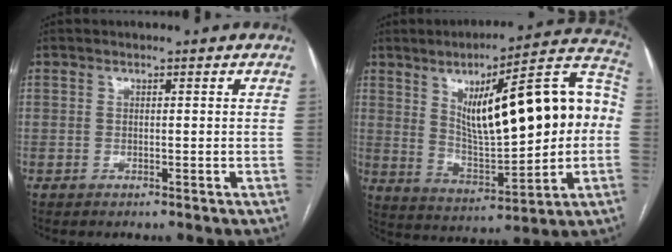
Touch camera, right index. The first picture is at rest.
{"total": 22.7, "force": [3.2, 5.4, 21.8], "torque": [-0.333, 0.035, 0.054]}